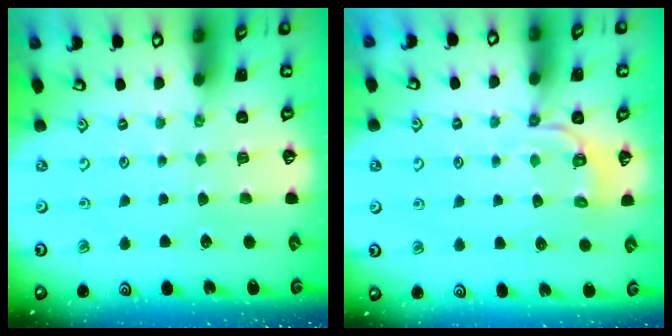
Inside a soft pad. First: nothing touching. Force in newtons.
{"total": 4.2, "press": 3.9, "slide": 1.6}